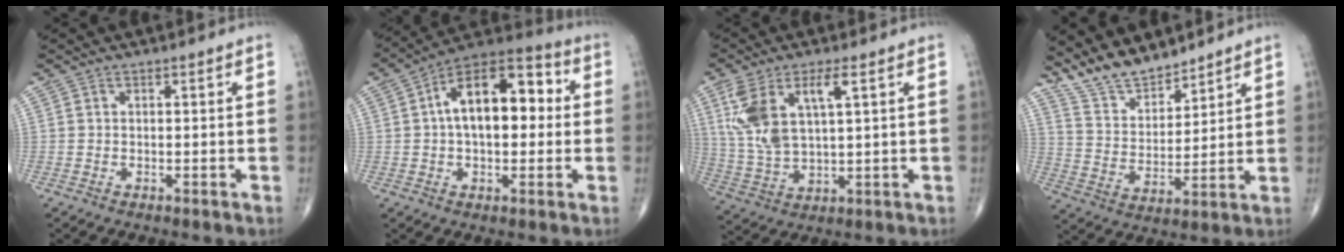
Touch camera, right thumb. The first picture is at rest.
{"total": 17.0, "force": [2.3, 9.2, 14.1], "torque": [-0.200, 0.038, 0.026]}
{"total": 12.2, "force": [4.3, 5.0, 10.3], "torque": [-0.224, -0.008, 0.096]}
{"total": 10.9, "force": [9.7, 3.8, 3.1], "torque": [-0.037, -0.060, 0.193]}